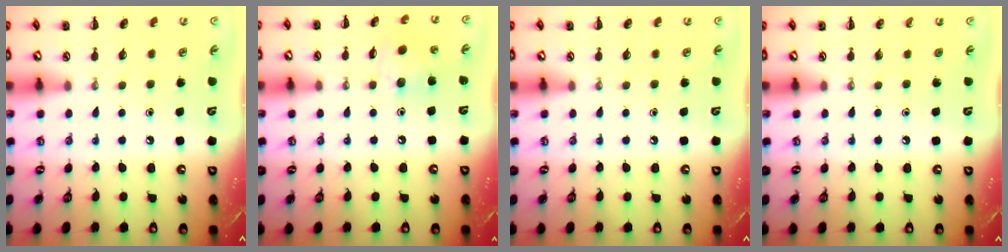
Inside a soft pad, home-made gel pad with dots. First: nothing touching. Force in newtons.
{"total": 6.7, "press": 6.6, "slide": 0.8}
{"total": 0.0}
{"total": 0.0}